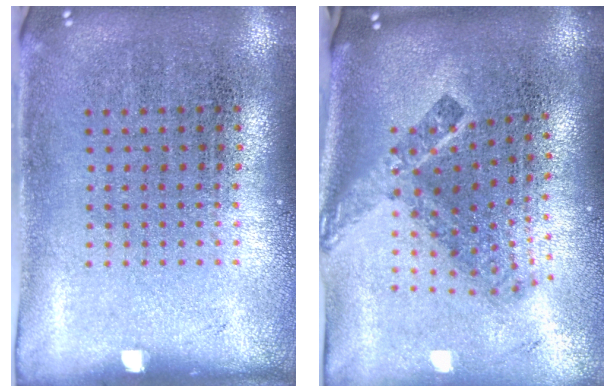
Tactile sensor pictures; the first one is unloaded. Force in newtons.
{"total": 2.4, "press": 1.6, "slide": 1.9}